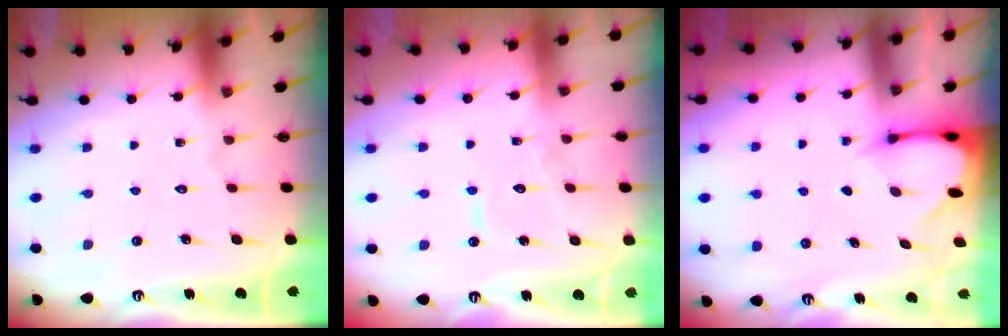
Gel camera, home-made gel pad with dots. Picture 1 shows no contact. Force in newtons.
{"total": 5.9, "press": 5.8, "slide": 0.6}
{"total": 2.4, "press": 2.4, "slide": 0.3}